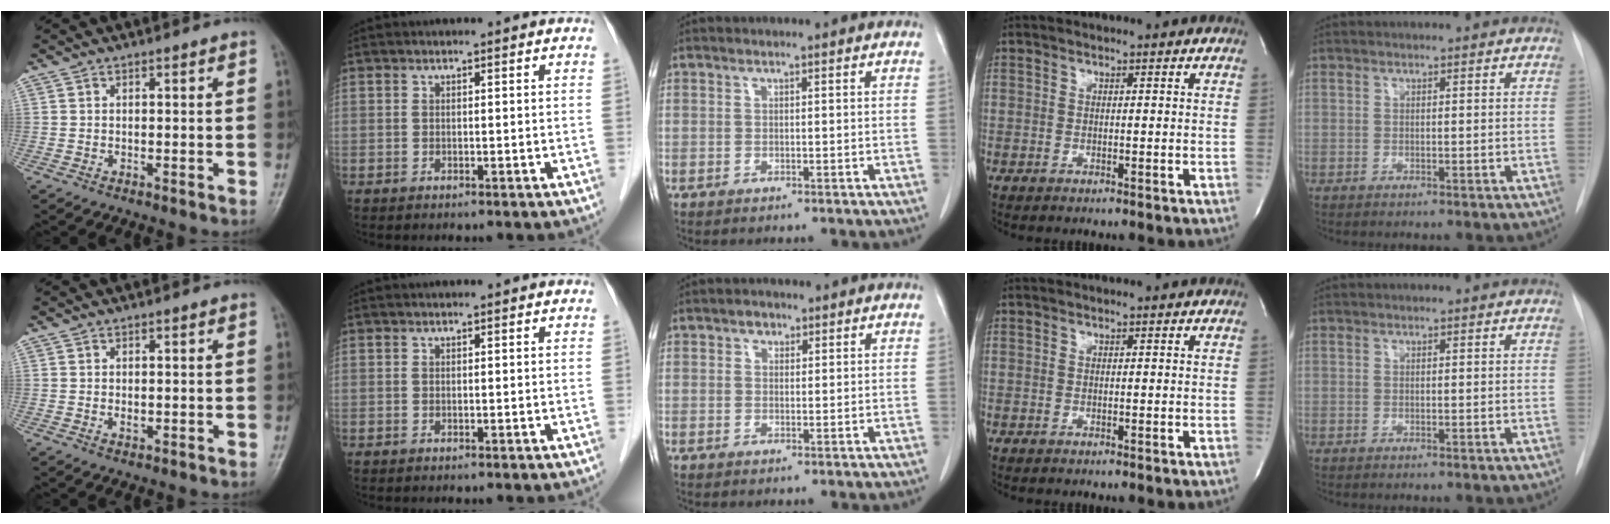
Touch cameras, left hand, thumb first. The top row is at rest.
{"thumb": {"total": 1.4, "force": [-0.1, 0.9, 1.1], "torque": [-0.013, 0.002, -0.002]}, "middle": {"total": 1.5, "force": [0.9, 1.1, 0.5], "torque": [-0.008, 0.001, 0.012]}}